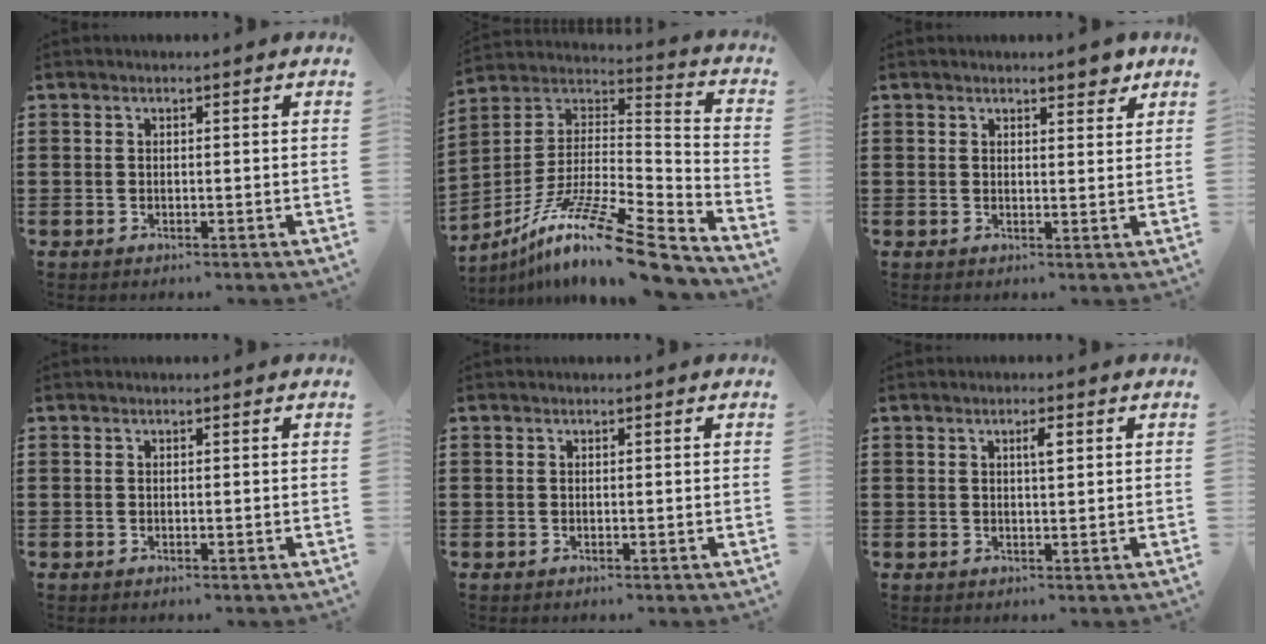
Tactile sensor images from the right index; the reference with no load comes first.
{"total": 14.5, "force": [-10.4, 1.5, 10.0], "torque": [-0.174, 0.021, -0.189]}
{"total": 2.9, "force": [2.4, 1.0, 1.4], "torque": [-0.015, 0.001, 0.040]}
{"total": 0.0}
{"total": 0.0}
{"total": 2.0, "force": [0.8, 0.5, 1.8], "torque": [-0.036, 0.006, 0.010]}